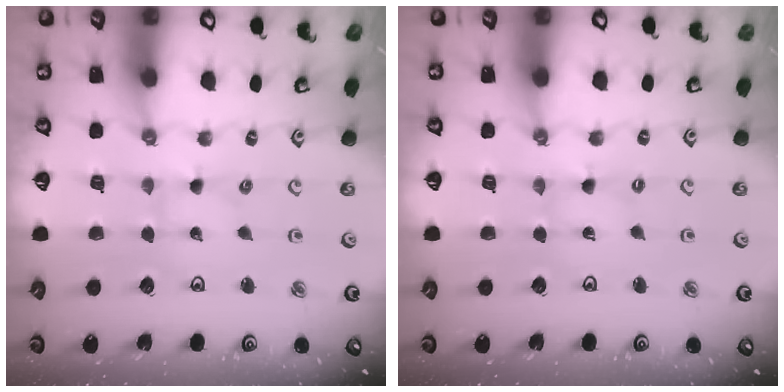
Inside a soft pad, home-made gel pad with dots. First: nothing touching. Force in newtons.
{"total": 0.0}